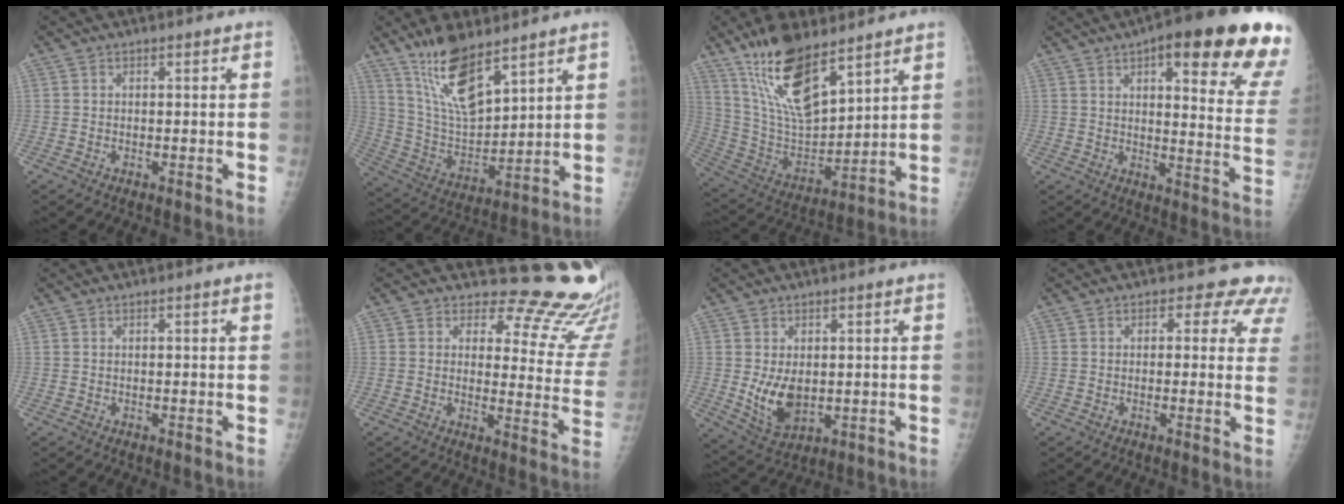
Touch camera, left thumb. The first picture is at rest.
{"total": 14.0, "force": [9.9, 4.4, 8.8], "torque": [-0.142, -0.062, 0.204]}
{"total": 17.8, "force": [12.1, 6.1, 11.5], "torque": [-0.184, -0.065, 0.240]}
{"total": 23.5, "force": [13.2, 5.4, 18.6], "torque": [-0.213, -0.043, 0.161]}
{"total": 0.7, "force": [0.4, 0.0, 0.6], "torque": [-0.007, 0.001, 0.004]}
{"total": 17.3, "force": [16.2, 5.0, 3.7], "torque": [0.011, -0.164, 0.163]}
{"total": 7.3, "force": [0.3, 4.8, 5.6], "torque": [-0.082, -0.019, 0.023]}
{"total": 7.1, "force": [5.5, 4.1, 1.9], "torque": [0.027, -0.019, 0.038]}